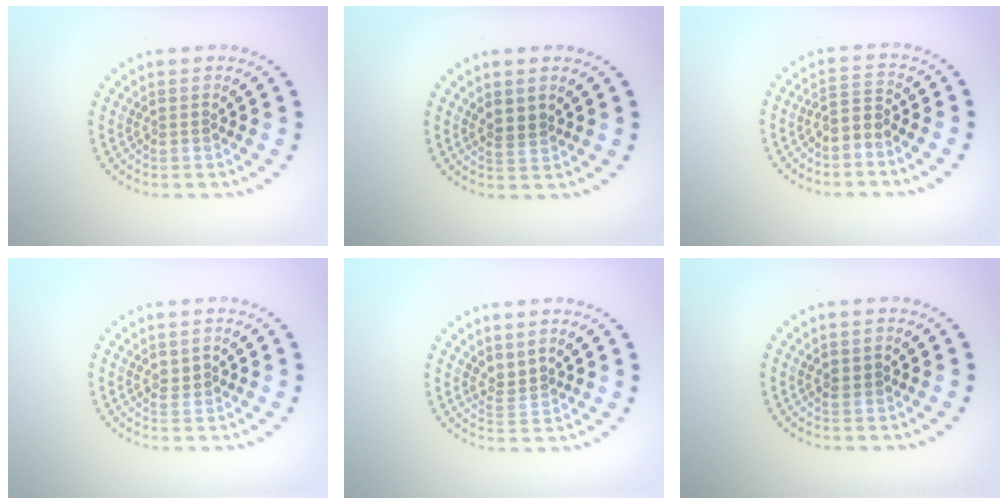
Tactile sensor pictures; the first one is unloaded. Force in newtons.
{"total": 1.6, "press": 1.4, "slide": 0.8}
{"total": 2.0, "press": 1.4, "slide": 1.4}
{"total": 1.0, "press": 0.9, "slide": 0.5}
{"total": 1.5, "press": 1.0, "slide": 1.1}
{"total": 0.9, "press": 0.9, "slide": 0.0}